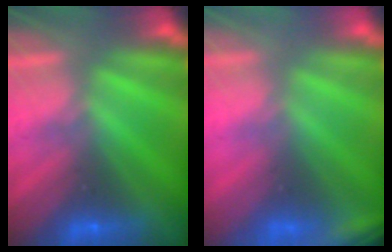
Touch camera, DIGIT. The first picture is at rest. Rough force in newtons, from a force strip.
{"total": 2.3}